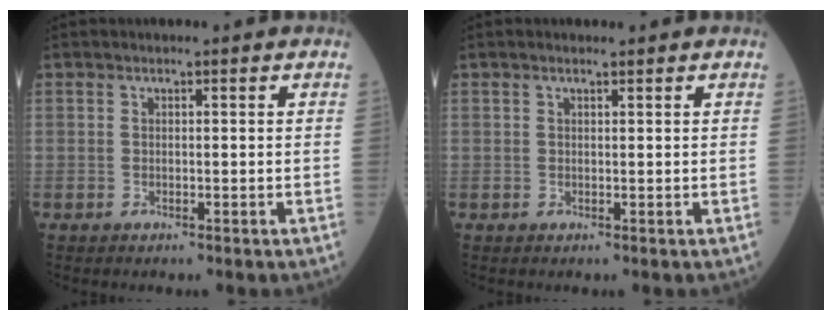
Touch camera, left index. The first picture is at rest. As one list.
[{"total": 0.0}]